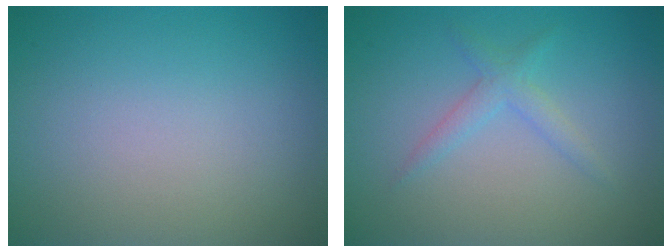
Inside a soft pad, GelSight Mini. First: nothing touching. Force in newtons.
{"total": 1.7, "press": 1.7, "slide": 0.1}